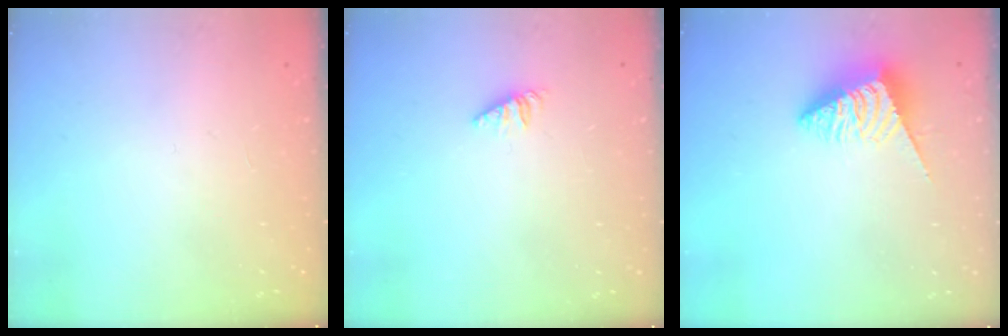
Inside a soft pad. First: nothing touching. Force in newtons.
{"total": 1.3, "press": 1.3, "slide": 0.3}
{"total": 4.9, "press": 4.9, "slide": 0.4}